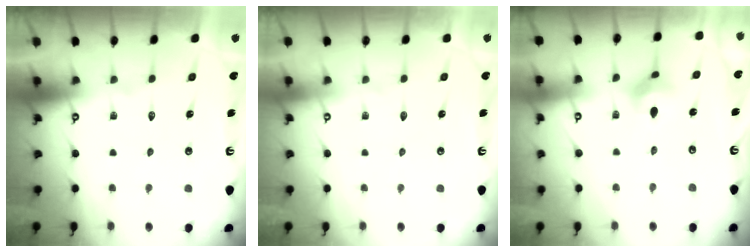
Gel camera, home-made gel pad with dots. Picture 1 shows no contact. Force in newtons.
{"total": 0.0}
{"total": 4.6, "press": 4.5, "slide": 0.7}